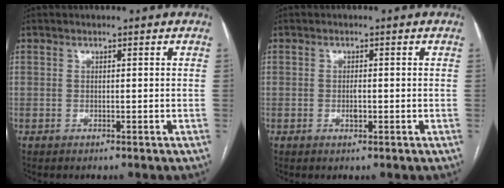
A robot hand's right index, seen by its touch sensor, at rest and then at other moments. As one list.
[{"total": 1.4, "force": [-0.3, 0.4, 1.2], "torque": [-0.025, 0.000, -0.005]}]